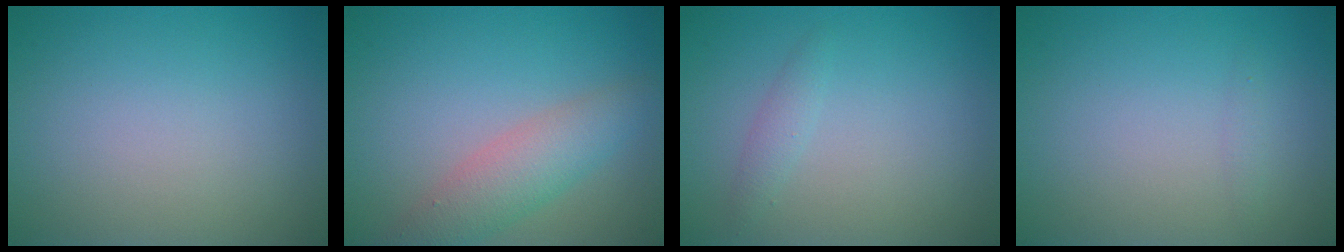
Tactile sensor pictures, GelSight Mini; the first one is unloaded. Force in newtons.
{"total": 4.0, "press": 4.0, "slide": 0.1}
{"total": 1.1, "press": 1.1, "slide": 0.0}
{"total": 0.6, "press": 0.6, "slide": 0.1}